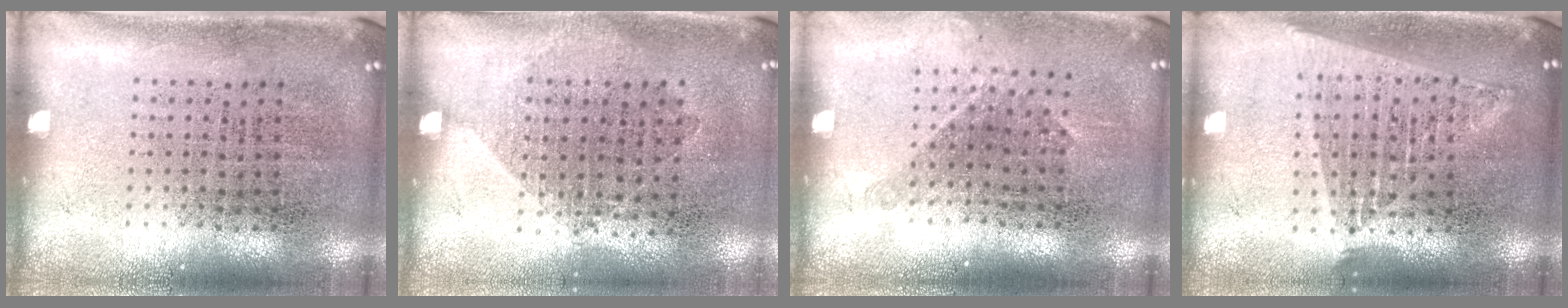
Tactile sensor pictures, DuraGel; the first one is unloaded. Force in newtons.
{"total": 1.0, "press": 0.9, "slide": 0.5}
{"total": 1.1, "press": 0.8, "slide": 0.6}
{"total": 1.8, "press": 1.6, "slide": 0.8}